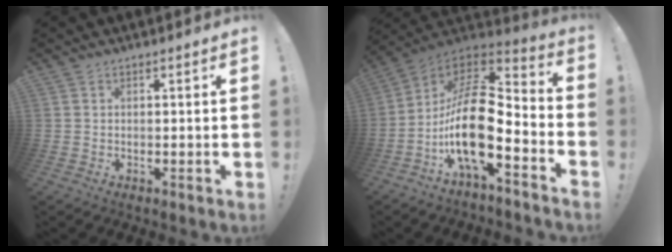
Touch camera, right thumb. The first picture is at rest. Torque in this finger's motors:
{"motor_torque": [2.87, 2.14, 1.76, -1.01, 0.61]}